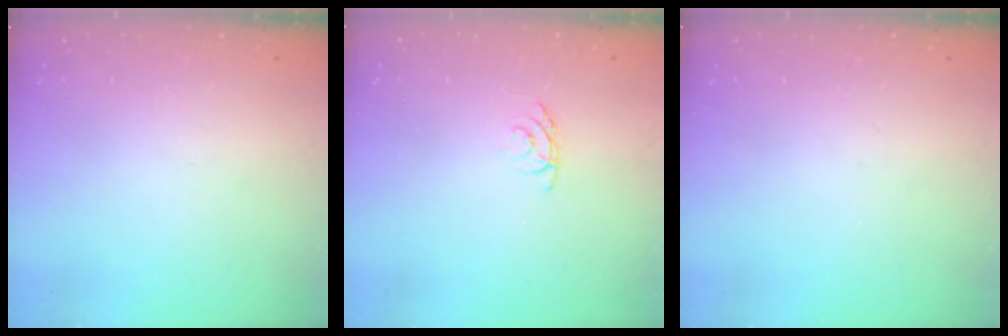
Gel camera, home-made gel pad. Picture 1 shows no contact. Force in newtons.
{"total": 3.4, "press": 3.3, "slide": 0.5}
{"total": 0.0}